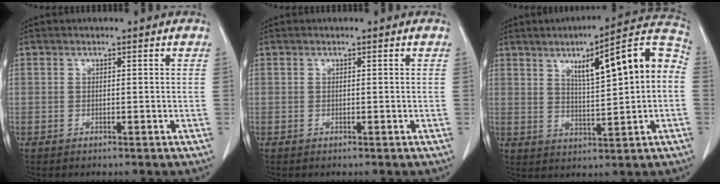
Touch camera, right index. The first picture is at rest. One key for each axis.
{"total": 0.0}
{"total": 14.2, "fx": 2.8, "fy": 2.5, "fz": 13.7, "tx": -0.191, "ty": 0.036, "tz": 0.040}